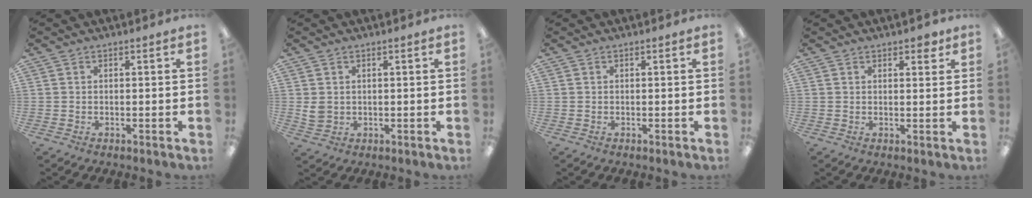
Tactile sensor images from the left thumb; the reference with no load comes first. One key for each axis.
{"total": 3.1, "fx": 1.0, "fy": 2.6, "fz": 1.3, "tx": -0.018, "ty": 0.000, "tz": 0.019}
{"total": 0.0}
{"total": 2.3, "fx": 1.8, "fy": 1.0, "fz": 1.0, "tx": 0.002, "ty": -0.009, "tz": 0.027}